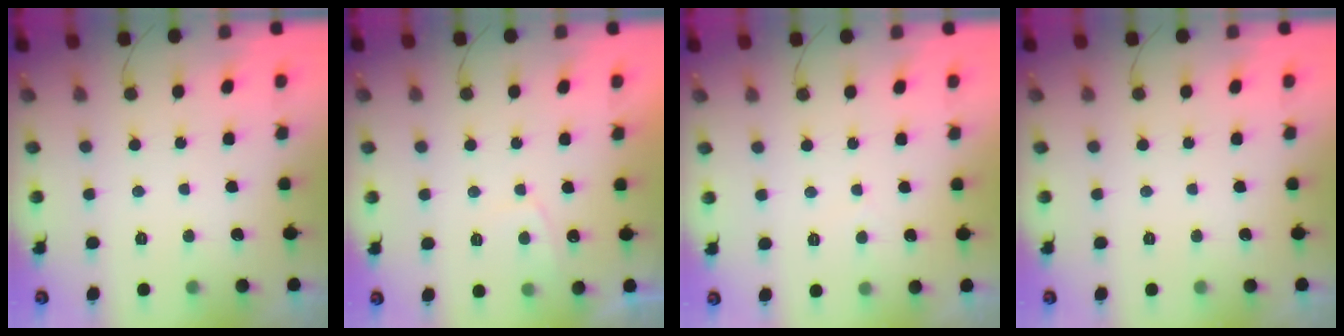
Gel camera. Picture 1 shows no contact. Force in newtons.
{"total": 1.8, "press": 1.7, "slide": 0.7}
{"total": 2.7, "press": 2.7, "slide": 0.2}
{"total": 0.0}